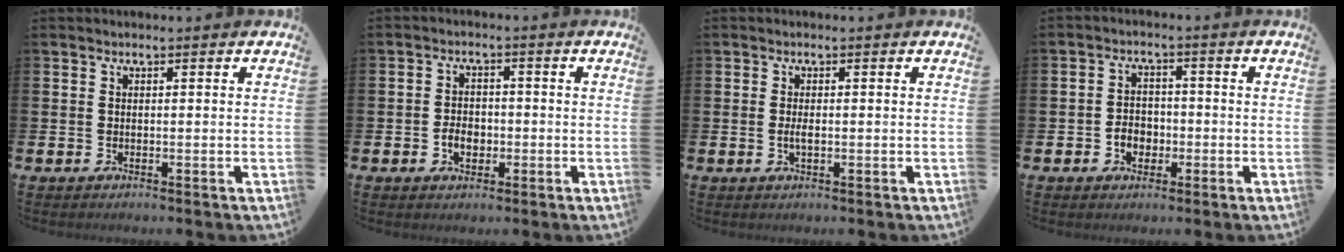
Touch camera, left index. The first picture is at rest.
{"total": 2.9, "force": [-0.9, 2.1, 1.8], "torque": [-0.025, -0.002, -0.021]}
{"total": 1.4, "force": [-0.1, 0.5, 1.3], "torque": [-0.023, 0.000, -0.004]}
{"total": 3.1, "force": [-1.1, 2.5, 1.4], "torque": [-0.013, -0.004, -0.028]}